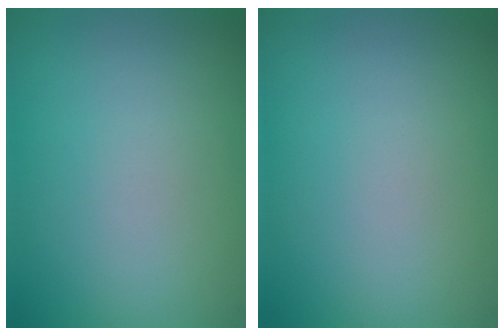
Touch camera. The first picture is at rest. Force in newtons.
{"total": 0.0}